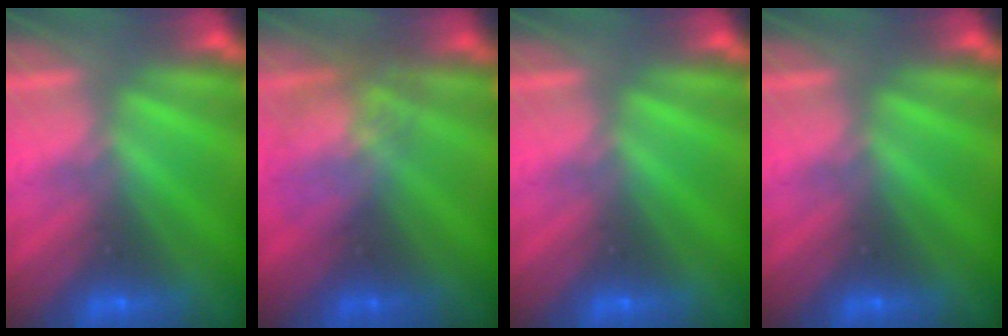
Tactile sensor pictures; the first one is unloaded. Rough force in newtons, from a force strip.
{"total": 3.6}
{"total": 0.0}
{"total": 0.0}